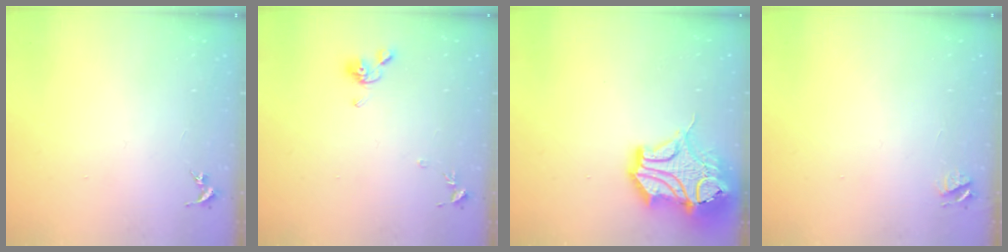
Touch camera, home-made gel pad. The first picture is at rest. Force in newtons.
{"total": 8.6, "press": 8.5, "slide": 1.1}
{"total": 19.2, "press": 19.0, "slide": 3.0}
{"total": 3.9, "press": 3.9, "slide": 0.4}